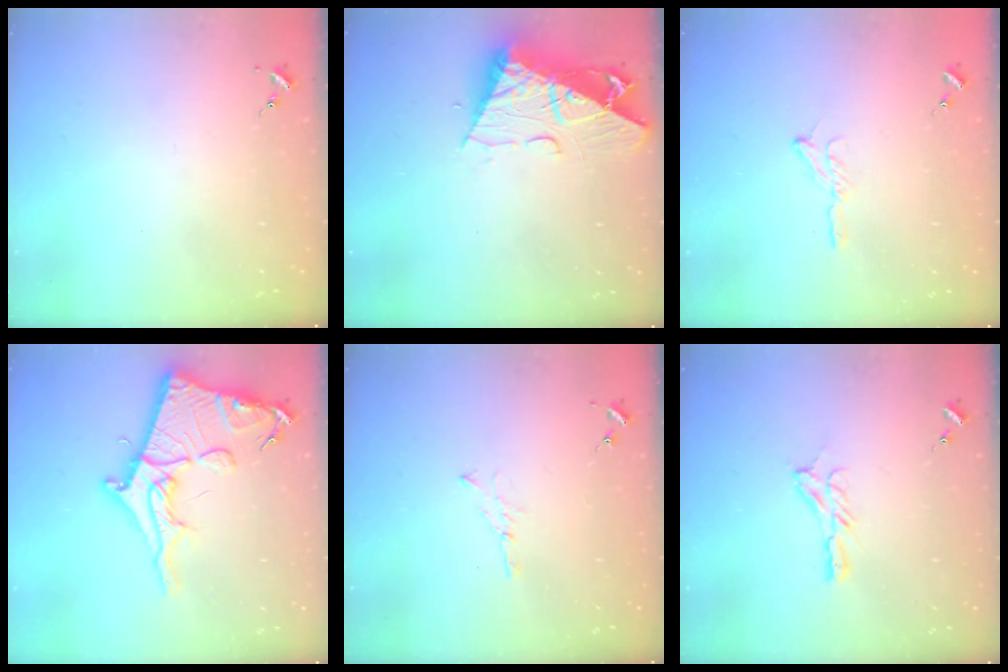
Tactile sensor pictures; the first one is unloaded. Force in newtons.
{"total": 13.2, "press": 13.1, "slide": 1.4}
{"total": 4.7, "press": 4.6, "slide": 0.6}
{"total": 19.2, "press": 19.1, "slide": 1.8}
{"total": 2.8, "press": 2.8, "slide": 0.3}
{"total": 7.7, "press": 7.7, "slide": 0.2}